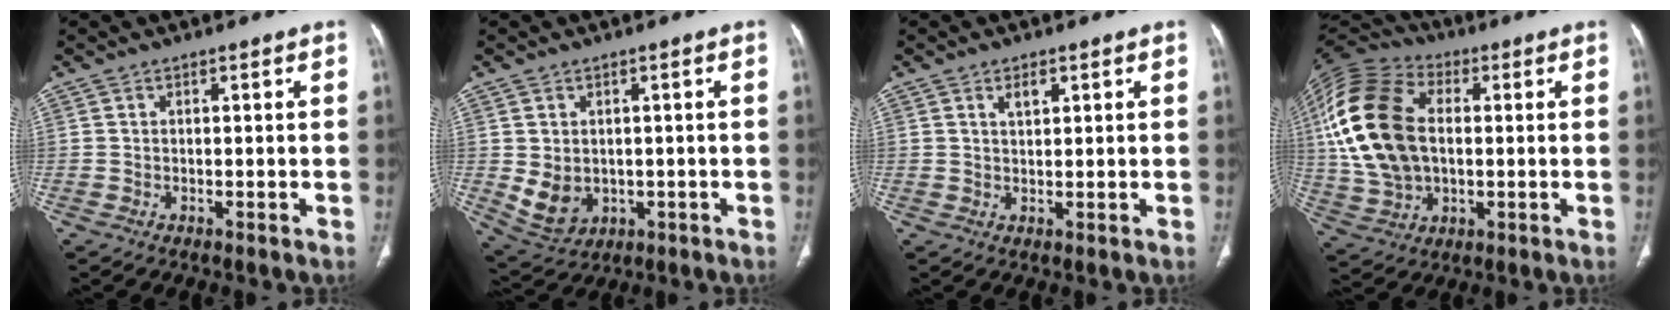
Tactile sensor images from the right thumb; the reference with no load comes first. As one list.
[{"total": 6.8, "force": [-0.4, 5.4, 4.1], "torque": [-0.061, -0.003, 0.018]}, {"total": 2.3, "force": [1.2, 1.1, 1.6], "torque": [-0.024, -0.006, 0.023]}, {"total": 21.3, "force": [2.1, 13.8, 16.2], "torque": [-0.333, 0.011, 0.040]}]